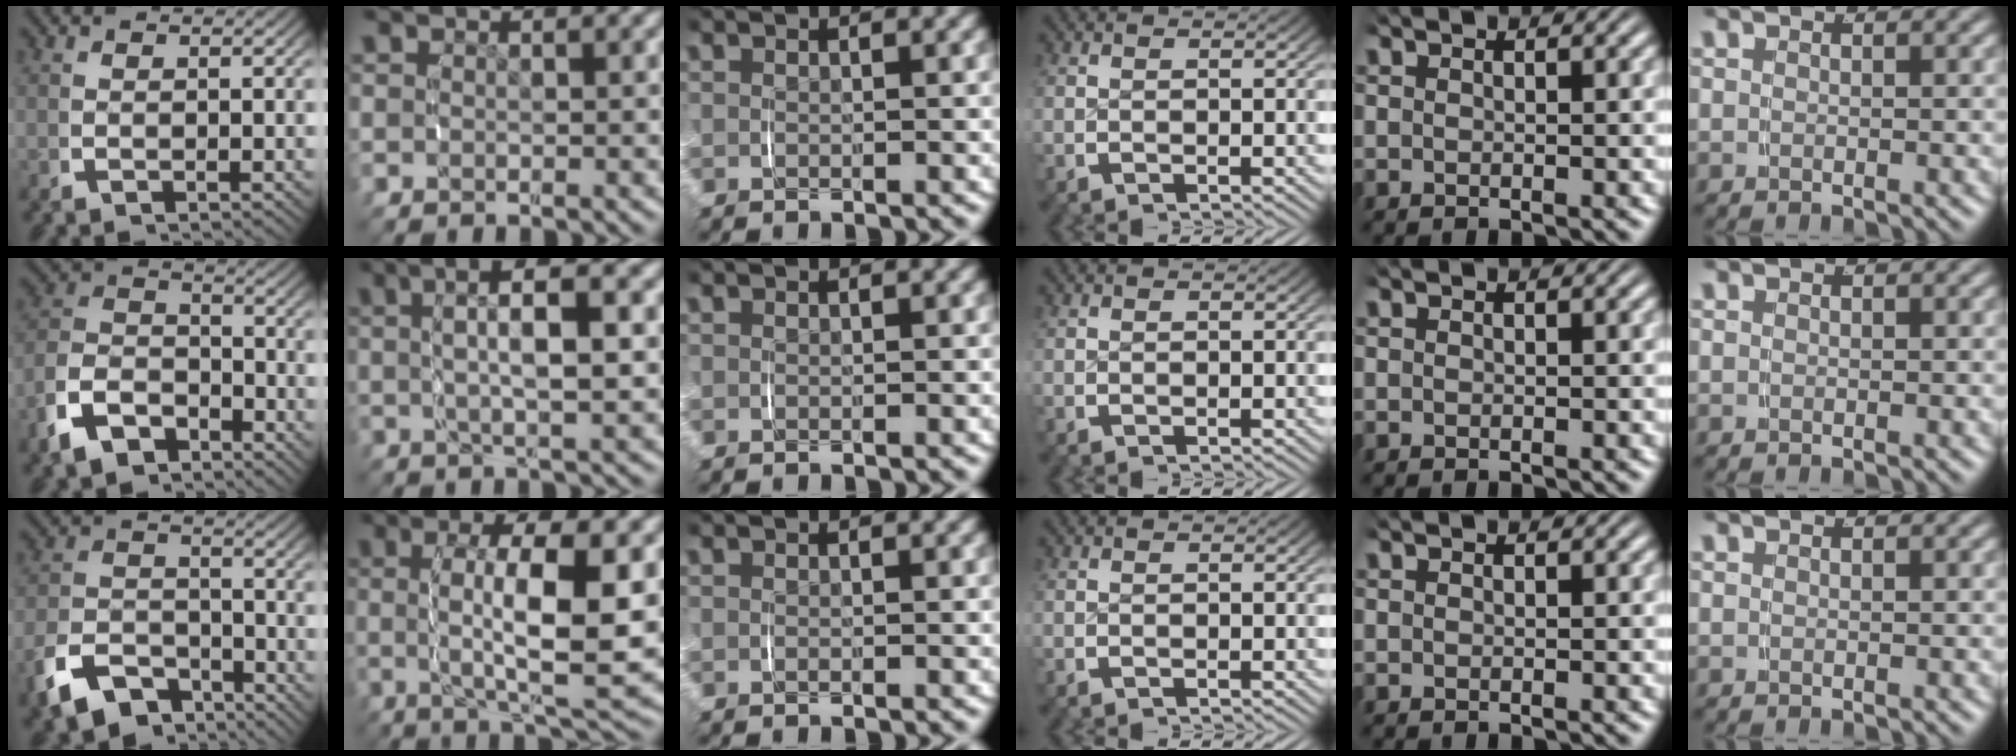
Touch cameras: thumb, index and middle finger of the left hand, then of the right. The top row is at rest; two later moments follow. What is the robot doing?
{"motion": "lift_and_place", "object": "pen bag"}